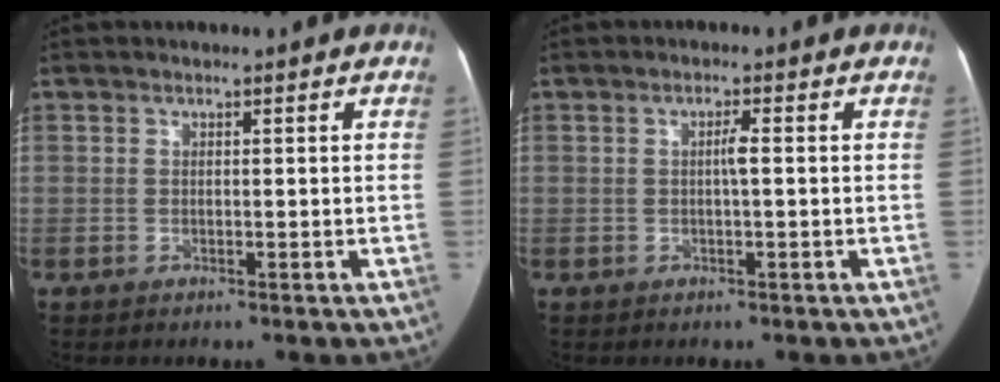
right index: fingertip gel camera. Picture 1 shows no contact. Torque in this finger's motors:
{"motor_torque": [0.13, 0.10, 0.02, 0.01]}